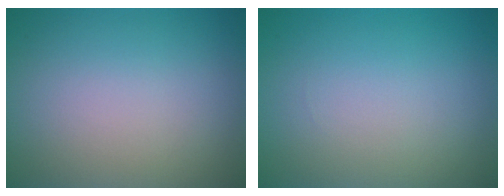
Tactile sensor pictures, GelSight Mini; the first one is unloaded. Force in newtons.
{"total": 0.0}